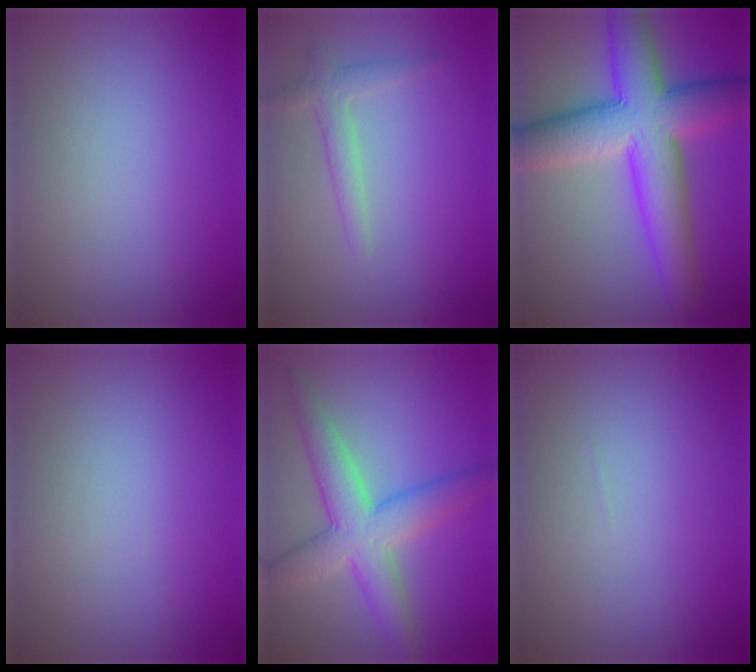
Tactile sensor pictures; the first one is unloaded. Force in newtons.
{"total": 2.0, "press": 2.0, "slide": 0.2}
{"total": 10.4, "press": 10.4, "slide": 0.3}
{"total": 0.0}
{"total": 7.1, "press": 7.1, "slide": 0.2}
{"total": 0.0}